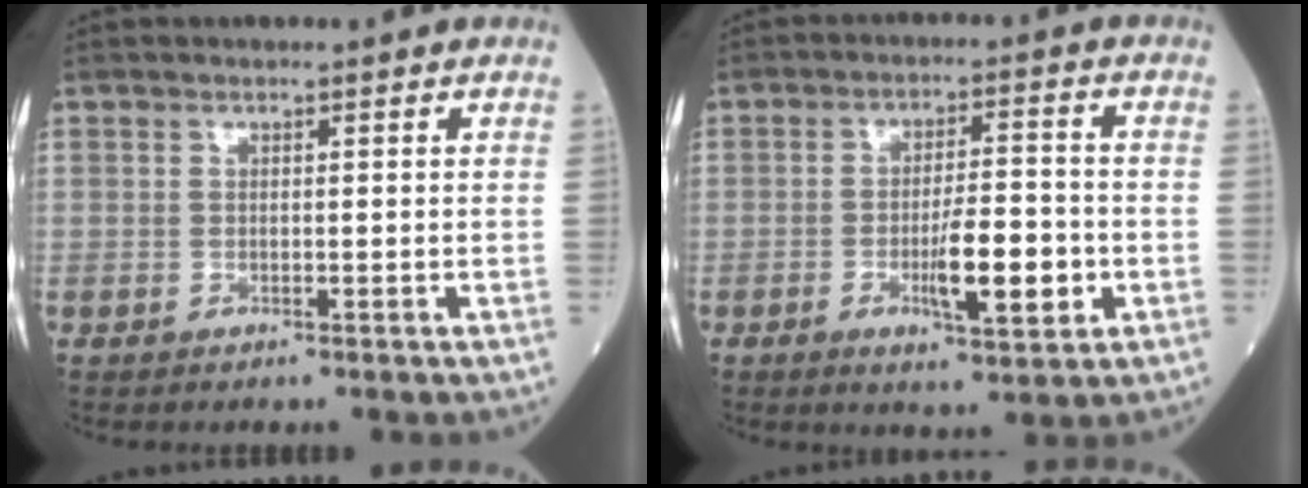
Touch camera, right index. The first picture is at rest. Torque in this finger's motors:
{"motor_torque": [0.54, -0.41, 0.25, 0.11]}